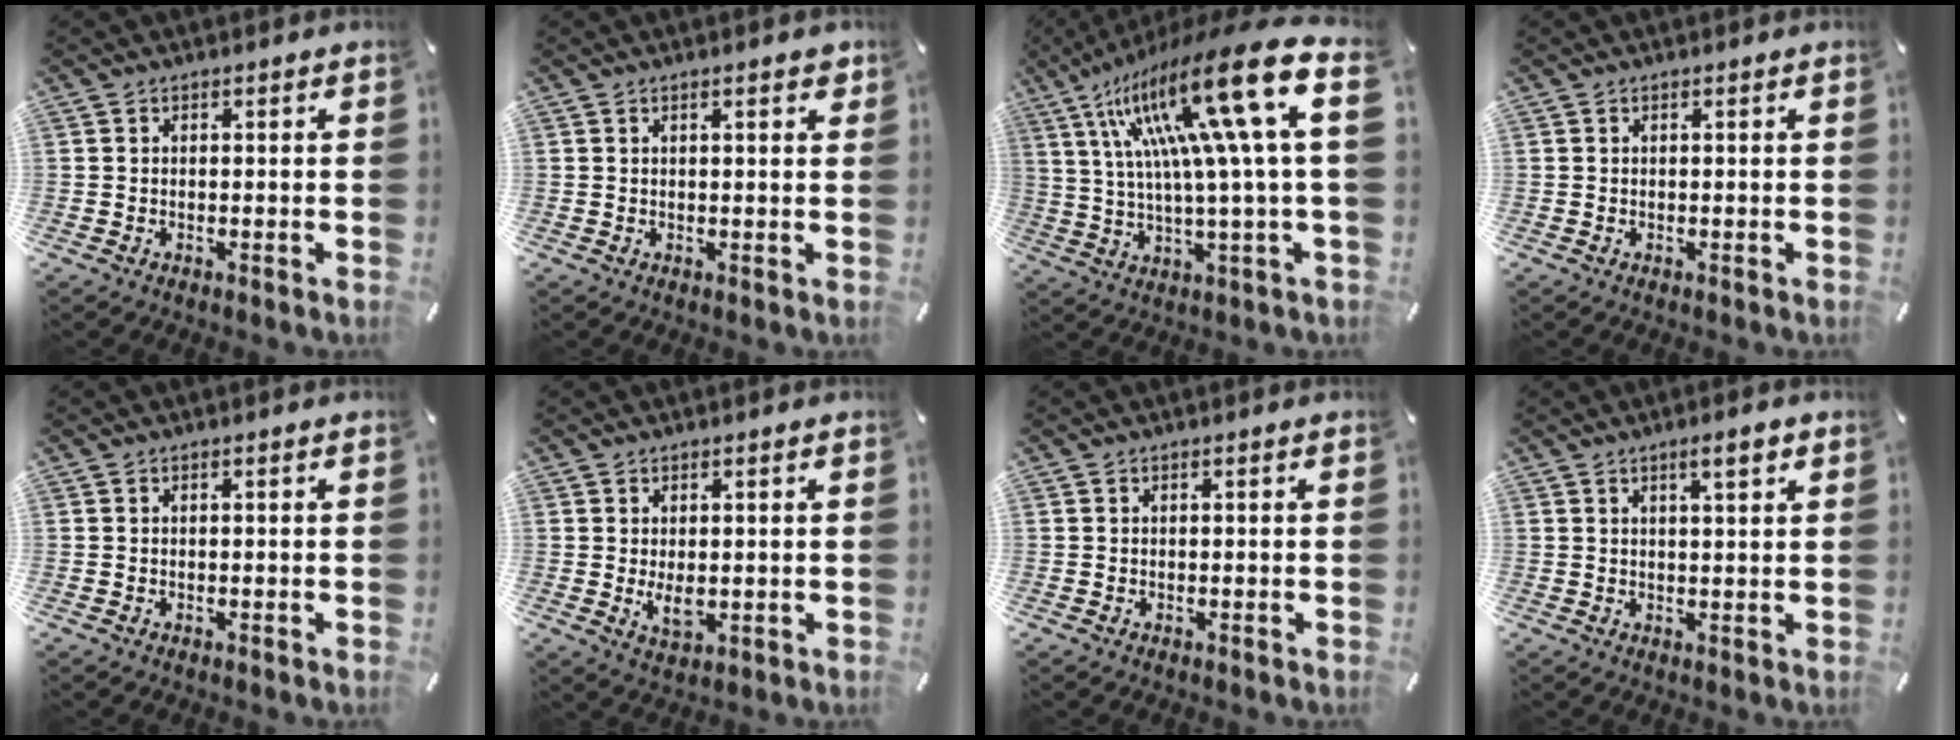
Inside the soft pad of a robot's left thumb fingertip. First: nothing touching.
{"total": 2.3, "force": [1.1, 0.5, 1.9], "torque": [-0.032, 0.001, 0.016]}
{"total": 26.7, "force": [9.4, 3.8, 24.7], "torque": [-0.451, -0.073, 0.134]}
{"total": 0.0}
{"total": 0.0}
{"total": 4.0, "force": [0.0, 2.0, 3.5], "torque": [-0.078, -0.010, -0.004]}
{"total": 0.0}
{"total": 4.2, "force": [2.4, 0.9, 3.3], "torque": [-0.046, -0.008, 0.036]}